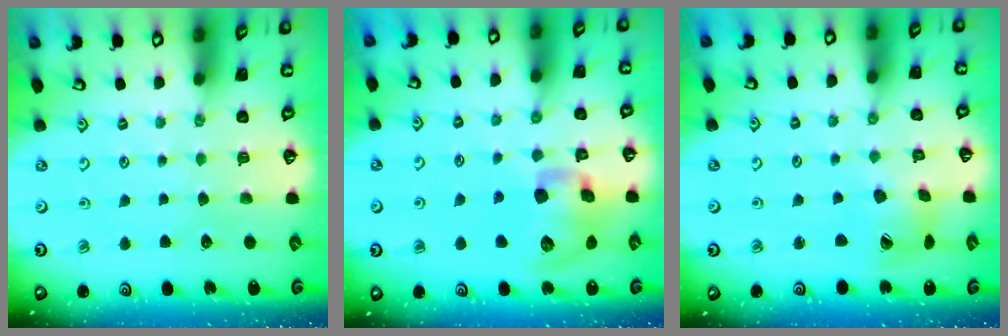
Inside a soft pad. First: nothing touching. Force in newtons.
{"total": 13.9, "press": 13.8, "slide": 2.0}
{"total": 9.2, "press": 9.1, "slide": 1.2}